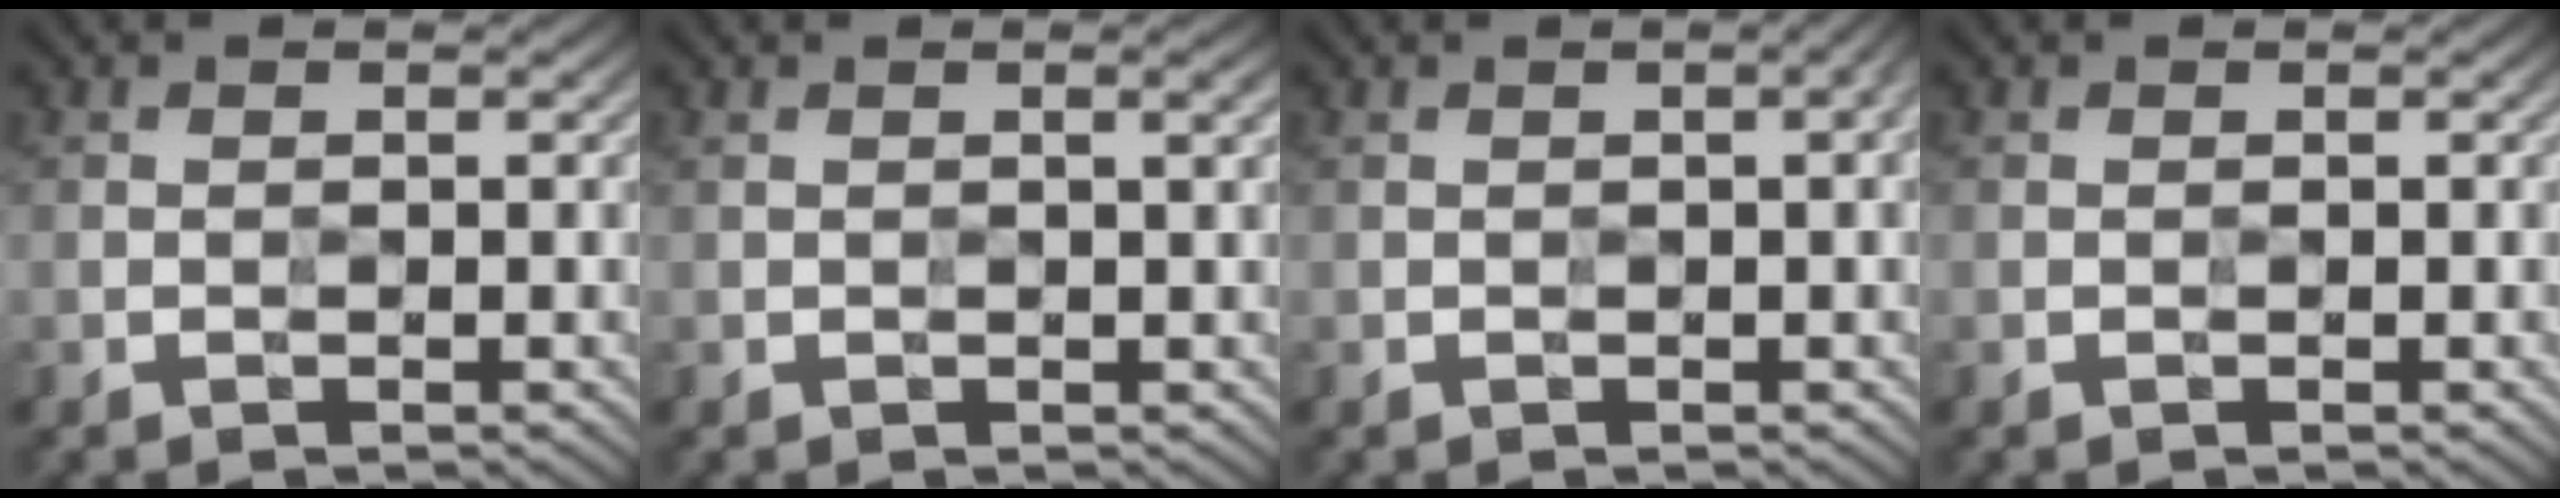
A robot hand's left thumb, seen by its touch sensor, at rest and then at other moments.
{"total": 1.6, "force": [0.6, 0.2, 1.4], "torque": [-0.025, 0.004, 0.007]}
{"total": 2.2, "force": [0.4, 0.5, 2.2], "torque": [-0.028, 0.008, 0.002]}
{"total": 0.0}